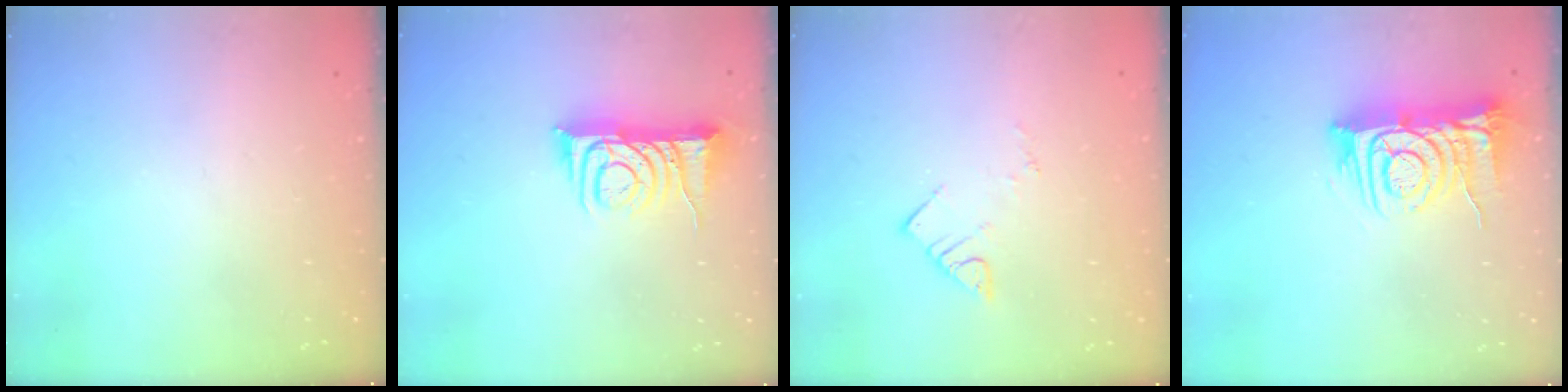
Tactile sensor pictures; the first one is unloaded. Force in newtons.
{"total": 8.4, "press": 8.3, "slide": 1.3}
{"total": 4.2, "press": 4.1, "slide": 0.5}
{"total": 11.2, "press": 11.2, "slide": 1.0}